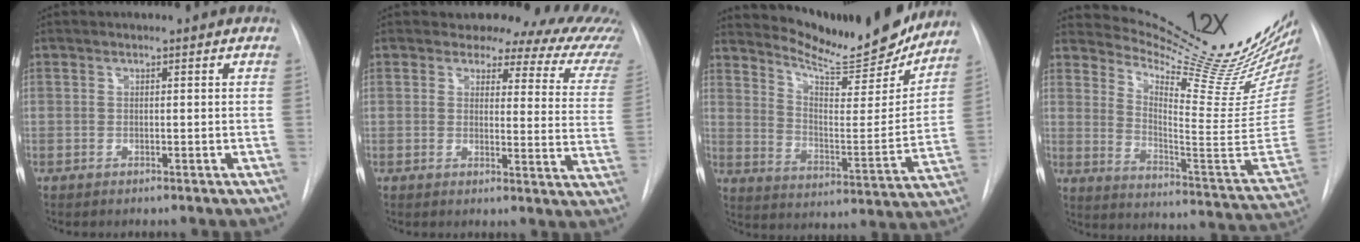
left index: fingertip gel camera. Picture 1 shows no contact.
{"total": 16.9, "force": [15.8, 5.0, 3.3], "torque": [-0.002, -0.084, 0.137]}
{"total": 19.9, "force": [18.5, 2.6, 7.1], "torque": [-0.107, -0.054, 0.261]}
{"total": 25.6, "force": [22.9, 0.3, 11.6], "torque": [-0.170, -0.138, 0.302]}